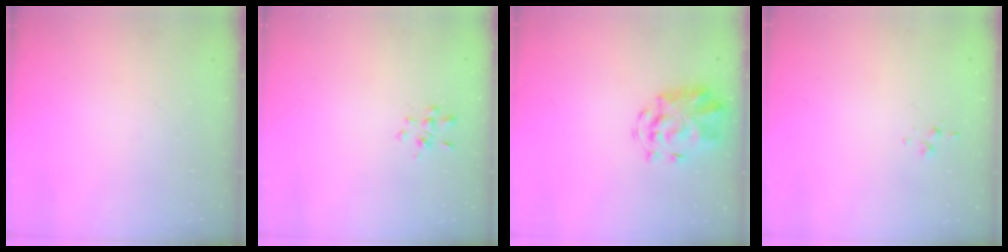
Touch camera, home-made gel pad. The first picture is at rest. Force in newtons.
{"total": 3.4, "press": 3.3, "slide": 0.9}
{"total": 3.6, "press": 3.3, "slide": 1.2}
{"total": 0.7, "press": 0.6, "slide": 0.4}